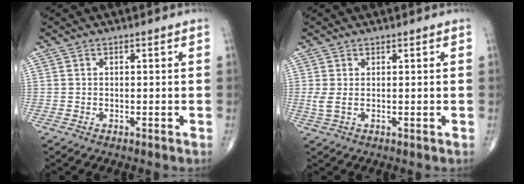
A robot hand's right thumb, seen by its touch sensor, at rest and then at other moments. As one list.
[{"total": 2.0, "force": [0.3, 0.6, 1.9], "torque": [-0.053, -0.001, 0.011]}]